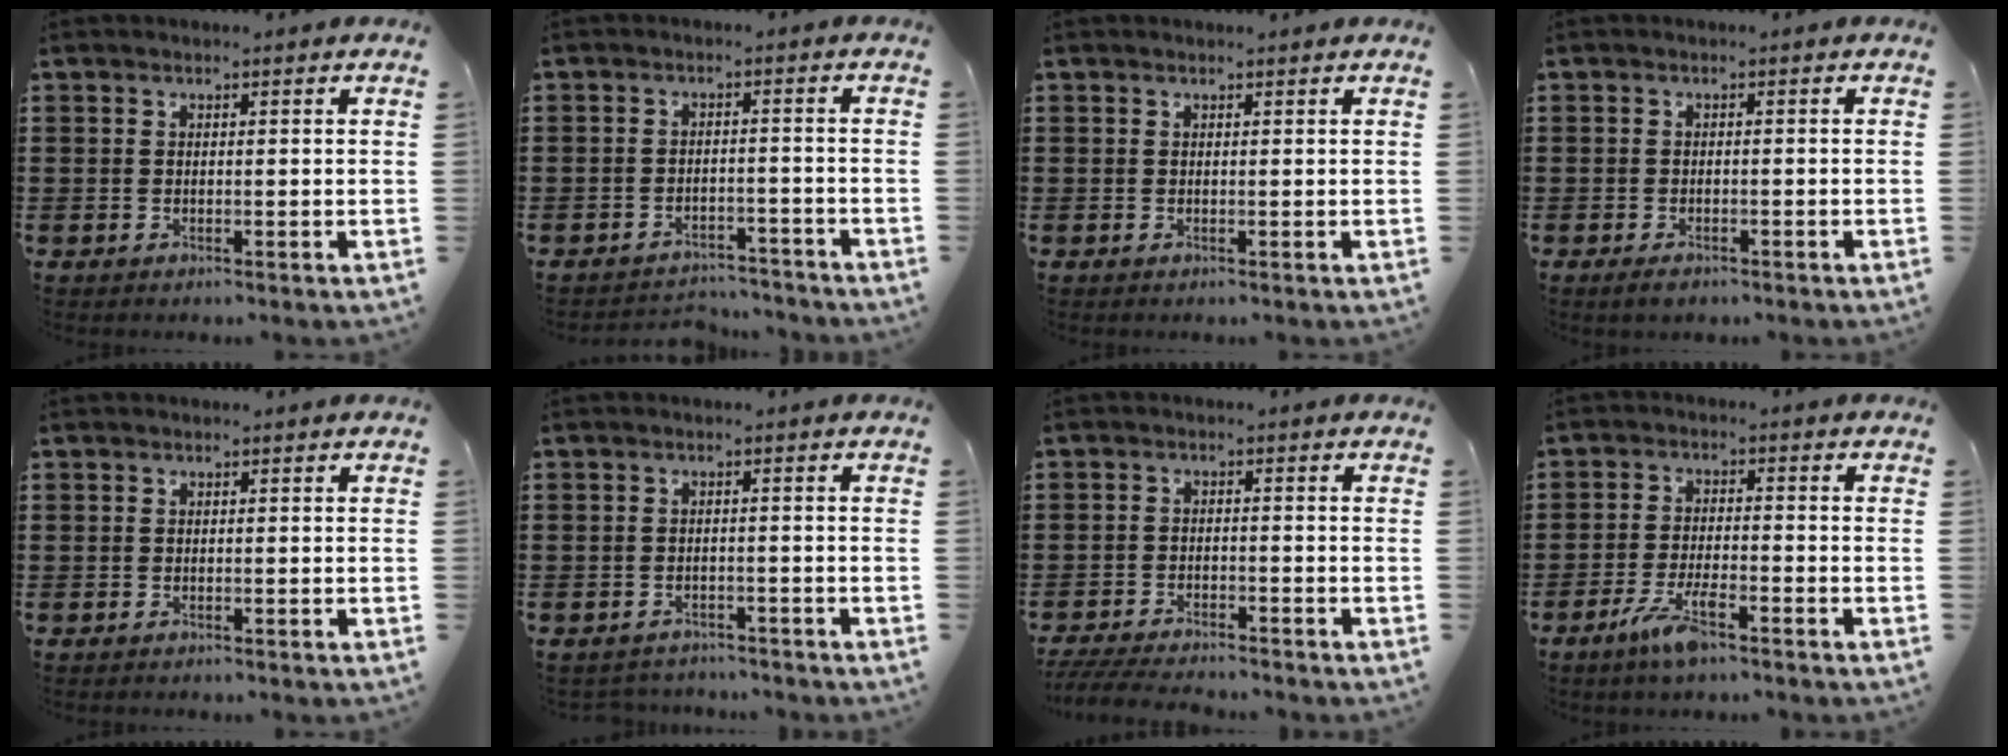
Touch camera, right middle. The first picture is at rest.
{"total": 3.4, "force": [-3.3, 0.6, -0.1], "torque": [-0.006, -0.001, -0.073]}
{"total": 0.0}
{"total": 1.3, "force": [-1.0, 0.7, 0.5], "torque": [-0.011, -0.002, -0.021]}
{"total": 0.6, "force": [-0.5, 0.4, -0.1], "torque": [0.003, 0.004, -0.012]}
{"total": 2.1, "force": [-2.0, 0.5, -0.2], "torque": [-0.003, -0.001, -0.046]}
{"total": 4.4, "force": [-4.3, 0.5, 1.0], "torque": [-0.027, -0.004, -0.090]}
{"total": 5.7, "force": [-3.5, 1.3, 4.2], "torque": [-0.086, -0.001, -0.065]}